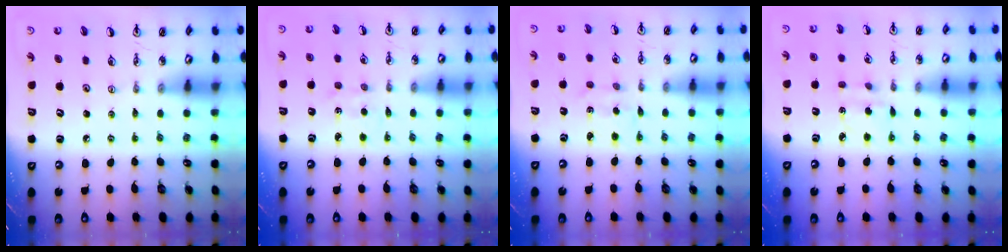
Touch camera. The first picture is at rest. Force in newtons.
{"total": 3.2, "press": 3.2, "slide": 0.4}
{"total": 2.3, "press": 2.1, "slide": 0.7}
{"total": 2.2, "press": 2.2, "slide": 0.2}